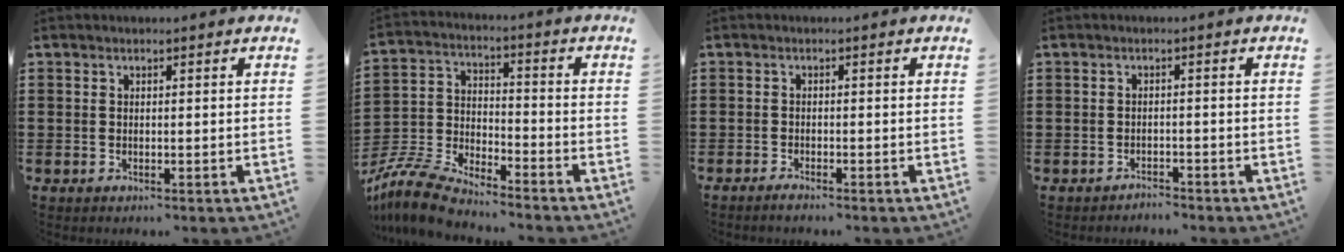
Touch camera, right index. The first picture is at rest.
{"total": 8.5, "force": [-8.1, 1.2, 2.6], "torque": [-0.072, 0.006, -0.165]}
{"total": 1.1, "force": [-1.1, 0.1, 0.2], "torque": [-0.008, -0.002, -0.021]}
{"total": 1.7, "force": [-1.7, 0.2, -0.2], "torque": [-0.001, 0.003, -0.039]}